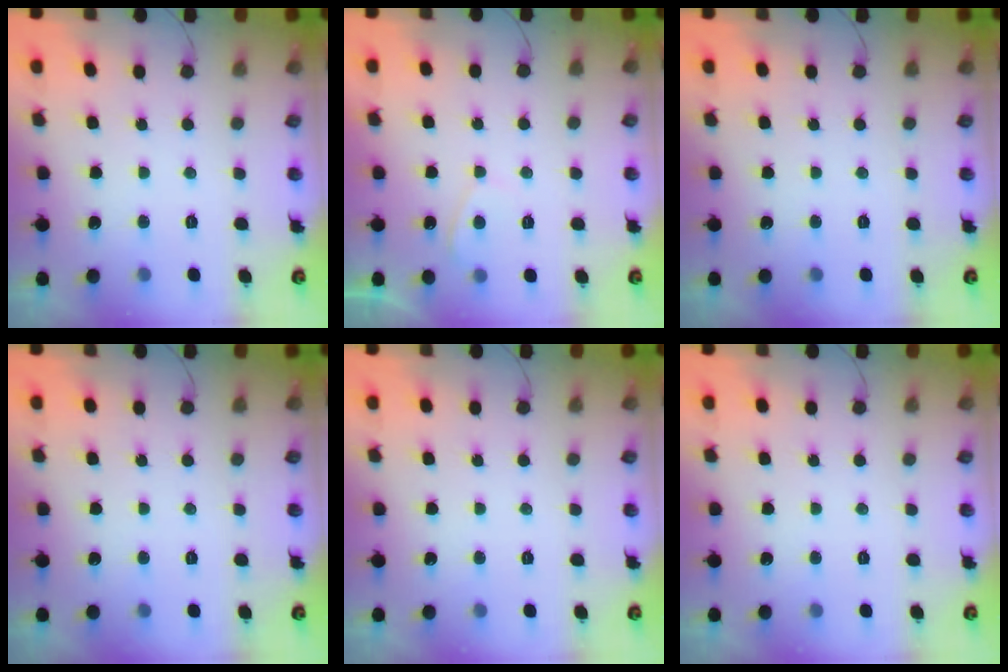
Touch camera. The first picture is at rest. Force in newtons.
{"total": 0.7, "press": 0.5, "slide": 0.4}
{"total": 0.0}
{"total": 0.0}
{"total": 0.0}
{"total": 0.0}